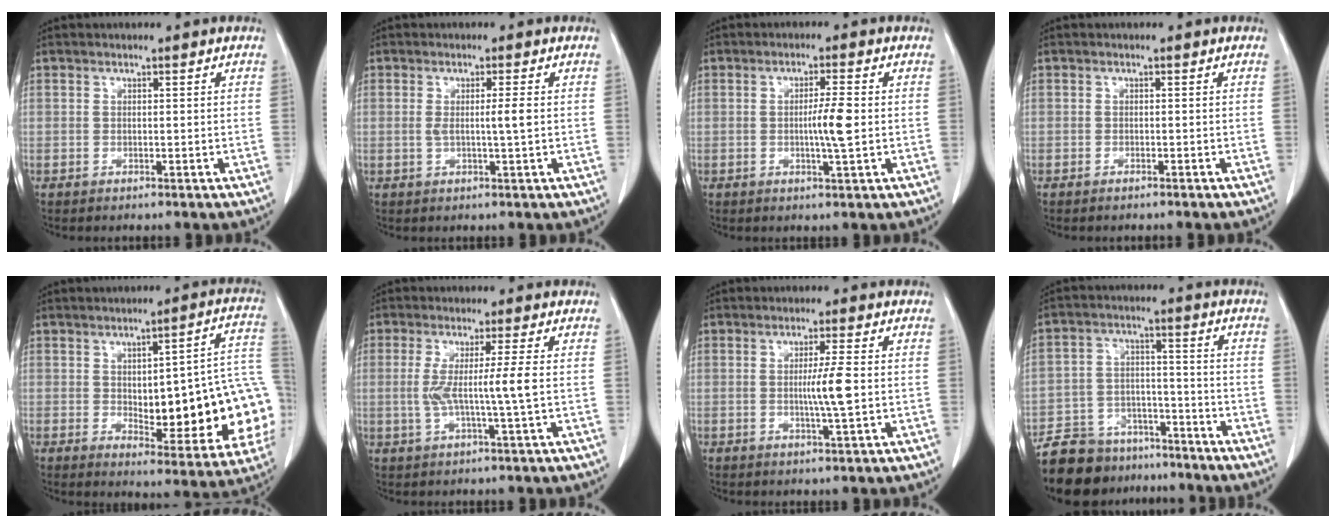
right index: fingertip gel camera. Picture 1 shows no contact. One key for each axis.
{"total": 2.6, "fx": 0.1, "fy": -0.4, "fz": 2.6, "tx": -0.048, "ty": -0.003, "tz": 0.000}
{"total": 4.3, "fx": -0.3, "fy": -0.1, "fz": 4.3, "tx": -0.074, "ty": -0.005, "tz": -0.006}
{"total": 0.5, "fx": -0.5, "fy": 0.0, "fz": 0.2, "tx": -0.009, "ty": -0.001, "tz": -0.008}
{"total": 21.1, "fx": -1.7, "fy": 5.5, "fz": 20.3, "tx": -0.182, "ty": 0.028, "tz": 0.001}
{"total": 5.8, "fx": -0.2, "fy": -1.1, "fz": 5.7, "tx": -0.109, "ty": -0.005, "tz": -0.002}
{"total": 4.4, "fx": -0.3, "fy": -0.6, "fz": 4.4, "tx": -0.077, "ty": -0.008, "tz": -0.005}
{"total": 13.7, "fx": -11.7, "fy": 6.3, "fz": 3.3, "tx": -0.061, "ty": 0.023, "tz": -0.187}